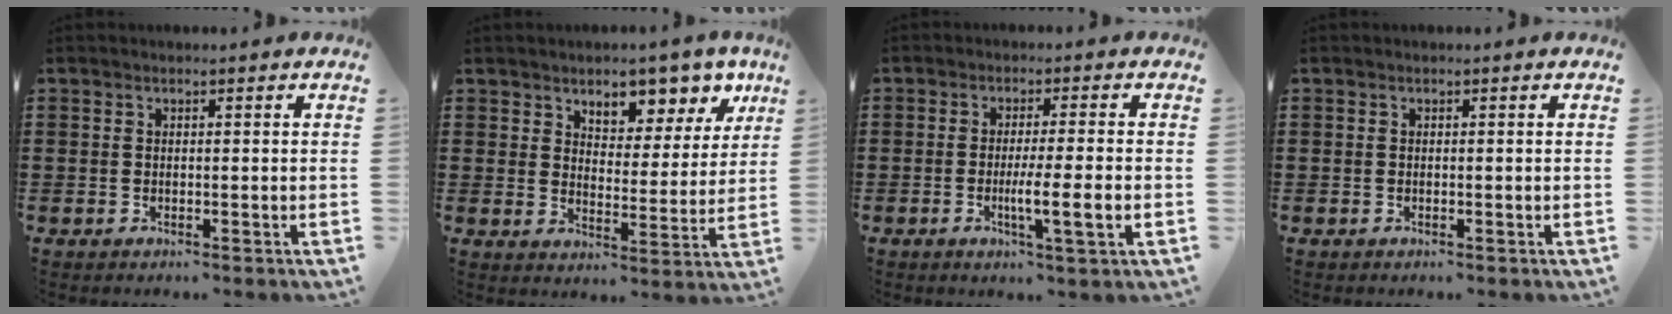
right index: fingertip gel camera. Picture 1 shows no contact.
{"total": 6.7, "force": [5.8, 2.8, 1.9], "torque": [-0.043, -0.033, 0.099]}
{"total": 5.5, "force": [-1.4, -0.1, 5.3], "torque": [-0.089, -0.013, -0.024]}
{"total": 0.0}